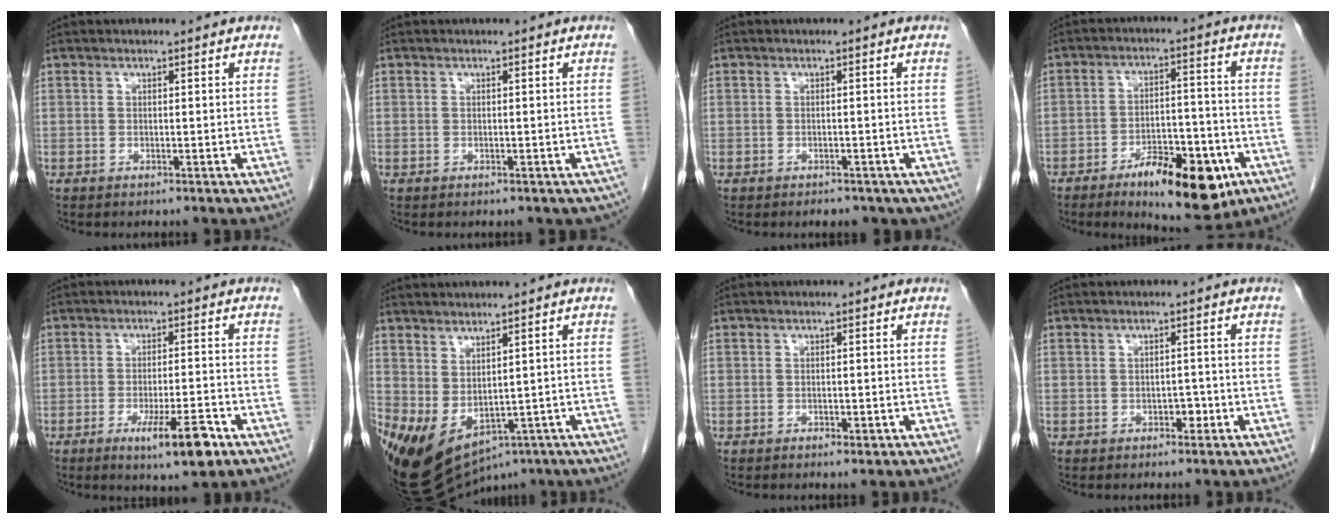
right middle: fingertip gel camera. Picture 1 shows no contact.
{"total": 3.8, "force": [-3.1, 1.7, 1.5], "torque": [-0.006, 0.003, -0.030]}
{"total": 5.3, "force": [-3.9, 2.7, 2.4], "torque": [-0.022, 0.000, -0.041]}
{"total": 13.4, "force": [-7.3, 4.6, 10.3], "torque": [-0.148, 0.002, -0.104]}
{"total": 7.8, "force": [-4.2, 0.9, 6.5], "torque": [-0.105, -0.013, -0.061]}
{"total": 14.2, "force": [-6.3, 7.1, 10.5], "torque": [-0.206, -0.021, -0.076]}
{"total": 1.4, "force": [-0.8, 0.5, 1.1], "torque": [-0.017, 0.000, -0.007]}
{"total": 1.6, "force": [-0.7, 1.0, 1.1], "torque": [-0.012, 0.004, -0.009]}